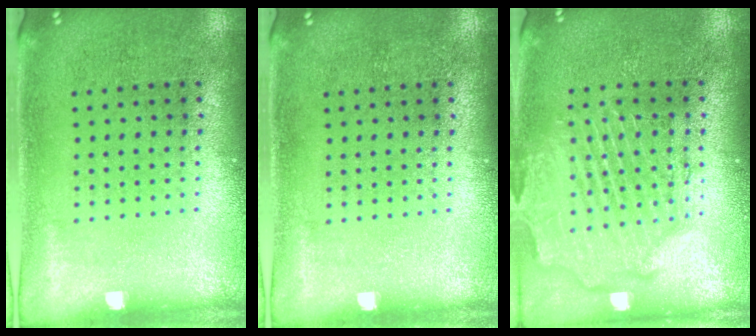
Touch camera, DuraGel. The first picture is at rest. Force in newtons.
{"total": 0.0}
{"total": 2.5, "press": 2.2, "slide": 1.1}